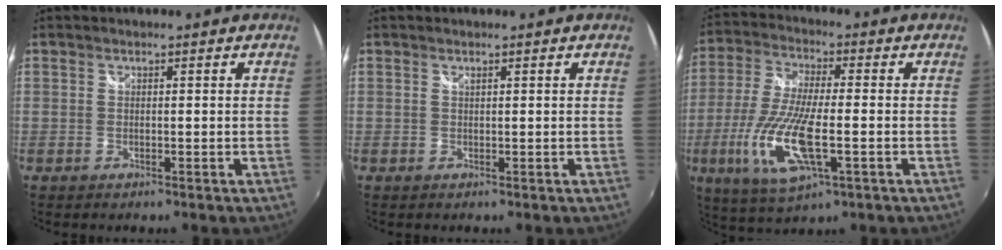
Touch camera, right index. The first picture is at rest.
{"total": 0.0}
{"total": 15.2, "force": [-4.3, 4.5, 13.9], "torque": [-0.298, -0.018, -0.081]}